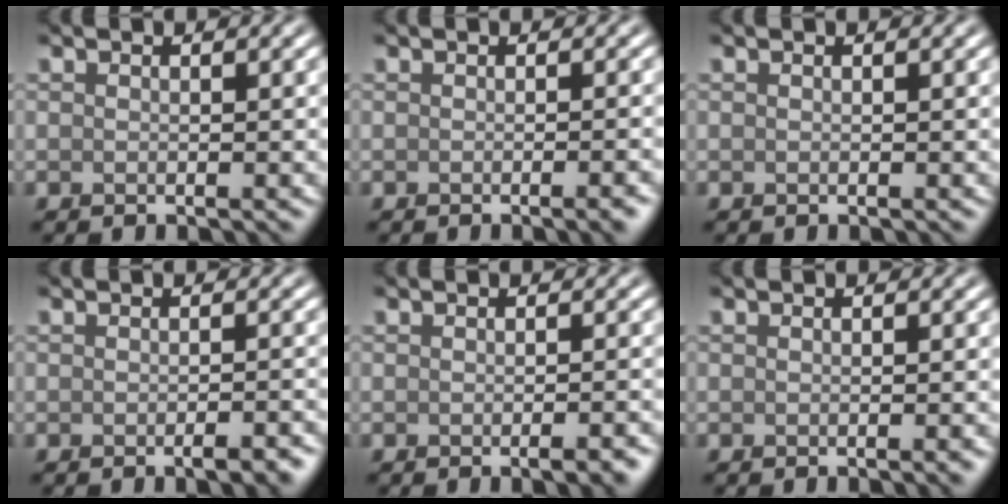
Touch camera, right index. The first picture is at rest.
{"total": 2.2, "force": [-0.9, 0.6, 1.9], "torque": [-0.013, 0.000, -0.013]}
{"total": 0.0}
{"total": 2.4, "force": [-1.3, 0.6, 1.9], "torque": [-0.024, -0.001, -0.017]}
{"total": 2.4, "force": [-1.1, 0.6, 2.0], "torque": [-0.022, 0.000, -0.016]}
{"total": 1.3, "force": [-0.4, 0.3, 1.2], "torque": [-0.010, 0.001, -0.007]}